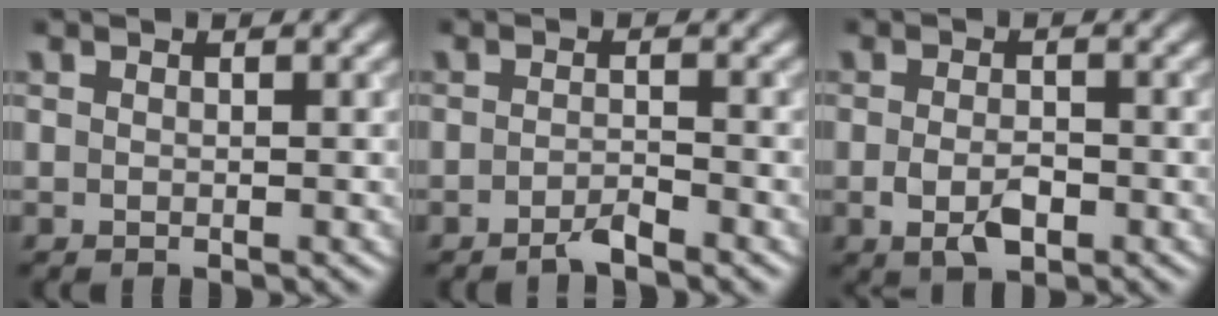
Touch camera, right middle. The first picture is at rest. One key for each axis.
{"total": 1.5, "fx": -1.2, "fy": 0.2, "fz": 0.9, "tx": -0.016, "ty": 0.002, "tz": -0.027}
{"total": 2.6, "fx": -0.8, "fy": 1.3, "fz": 2.0, "tx": -0.043, "ty": -0.006, "tz": -0.013}